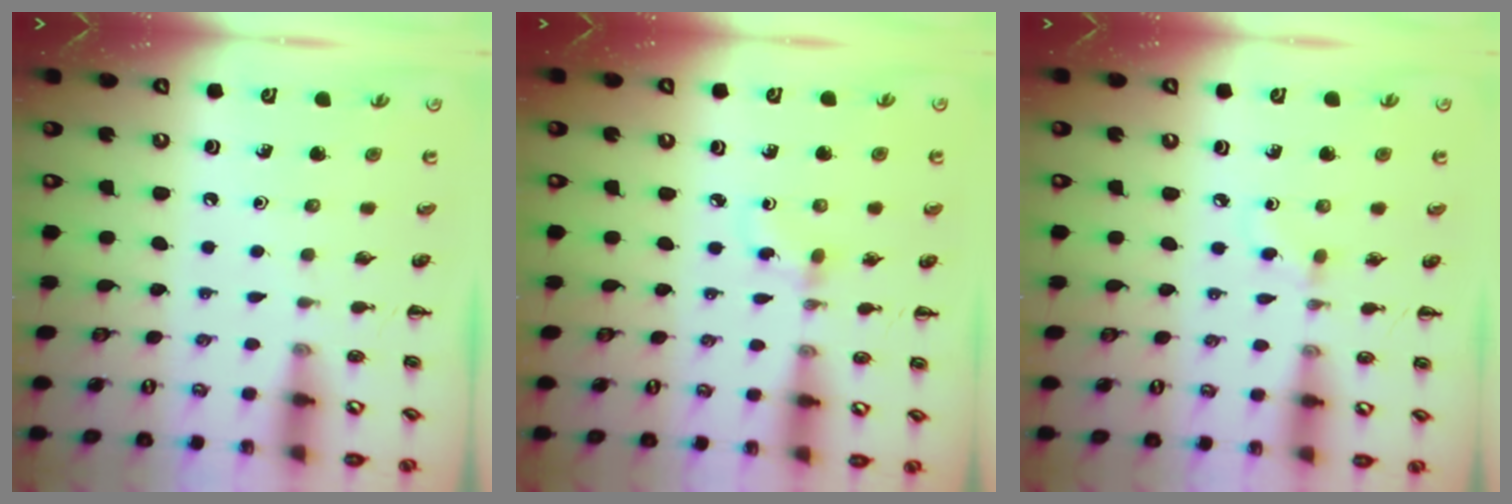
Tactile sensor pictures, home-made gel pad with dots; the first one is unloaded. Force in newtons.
{"total": 2.8, "press": 2.5, "slide": 1.2}
{"total": 2.9, "press": 2.7, "slide": 1.0}